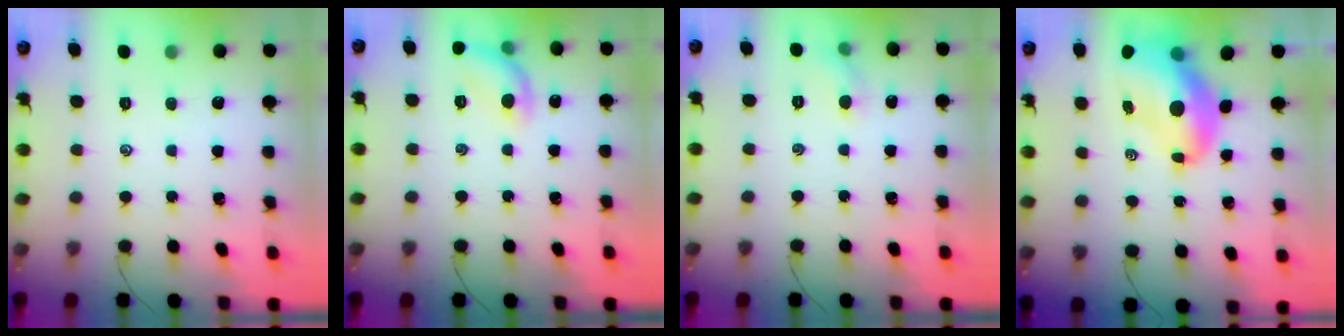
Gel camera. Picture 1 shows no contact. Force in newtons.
{"total": 9.1, "press": 9.1, "slide": 0.1}
{"total": 4.0, "press": 3.8, "slide": 1.2}
{"total": 11.8, "press": 11.3, "slide": 3.4}